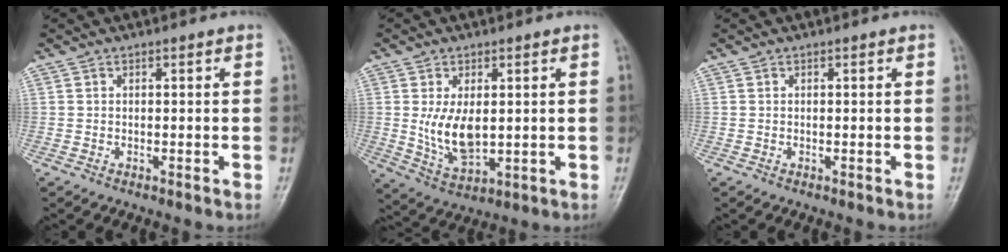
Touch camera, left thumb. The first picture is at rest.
{"total": 8.3, "force": [0.6, 4.5, 6.9], "torque": [-0.115, -0.013, 0.025]}
{"total": 0.0}